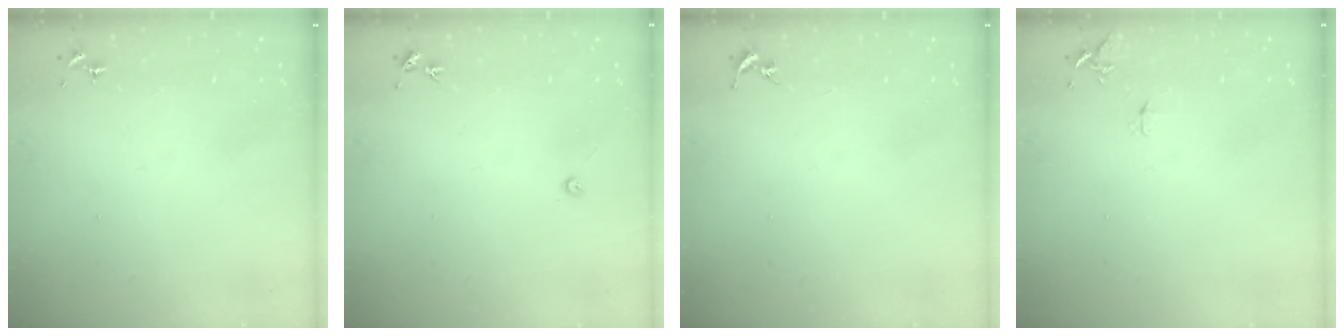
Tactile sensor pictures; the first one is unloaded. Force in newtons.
{"total": 2.0, "press": 2.0, "slide": 0.3}
{"total": 0.0}
{"total": 6.9, "press": 6.9, "slide": 0.8}